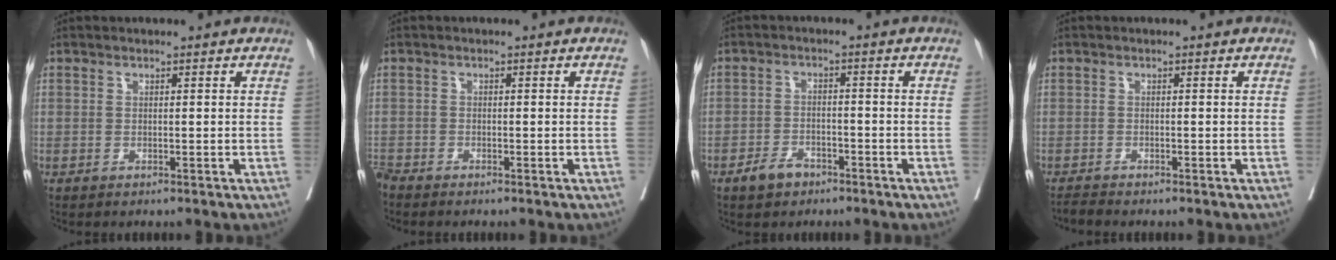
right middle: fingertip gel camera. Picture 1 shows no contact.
{"total": 1.5, "force": [-1.5, 0.1, 0.2], "torque": [-0.004, -0.005, -0.029]}
{"total": 3.7, "force": [-2.6, 2.2, 1.7], "torque": [-0.030, 0.004, -0.039]}
{"total": 1.0, "force": [-0.9, -0.3, 0.0], "torque": [-0.005, -0.006, -0.019]}